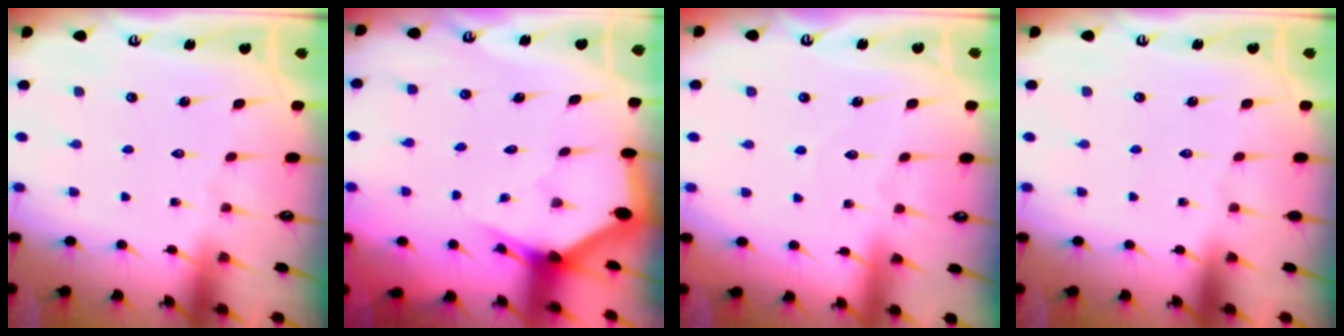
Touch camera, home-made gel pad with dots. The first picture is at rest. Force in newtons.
{"total": 2.6, "press": 2.6, "slide": 0.0}
{"total": 3.1, "press": 3.1, "slide": 0.3}
{"total": 0.0}